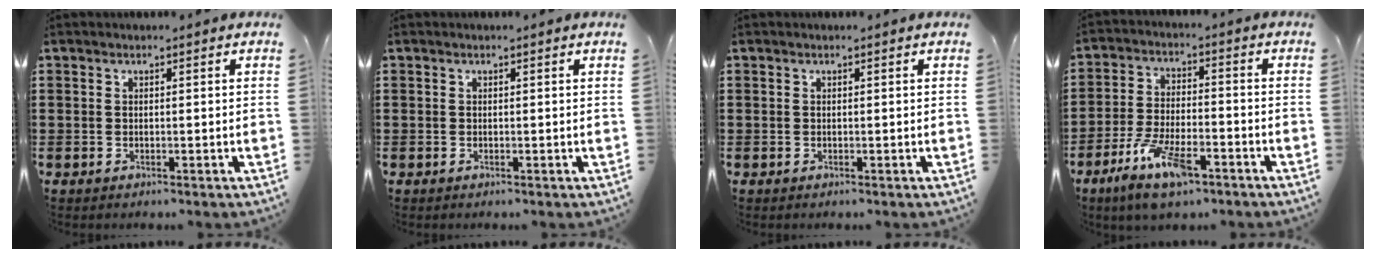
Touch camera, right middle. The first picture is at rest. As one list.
[{"total": 0.0}, {"total": 0.0}, {"total": 9.5, "force": [-5.8, 3.2, 6.8], "torque": [-0.143, -0.002, -0.108]}]